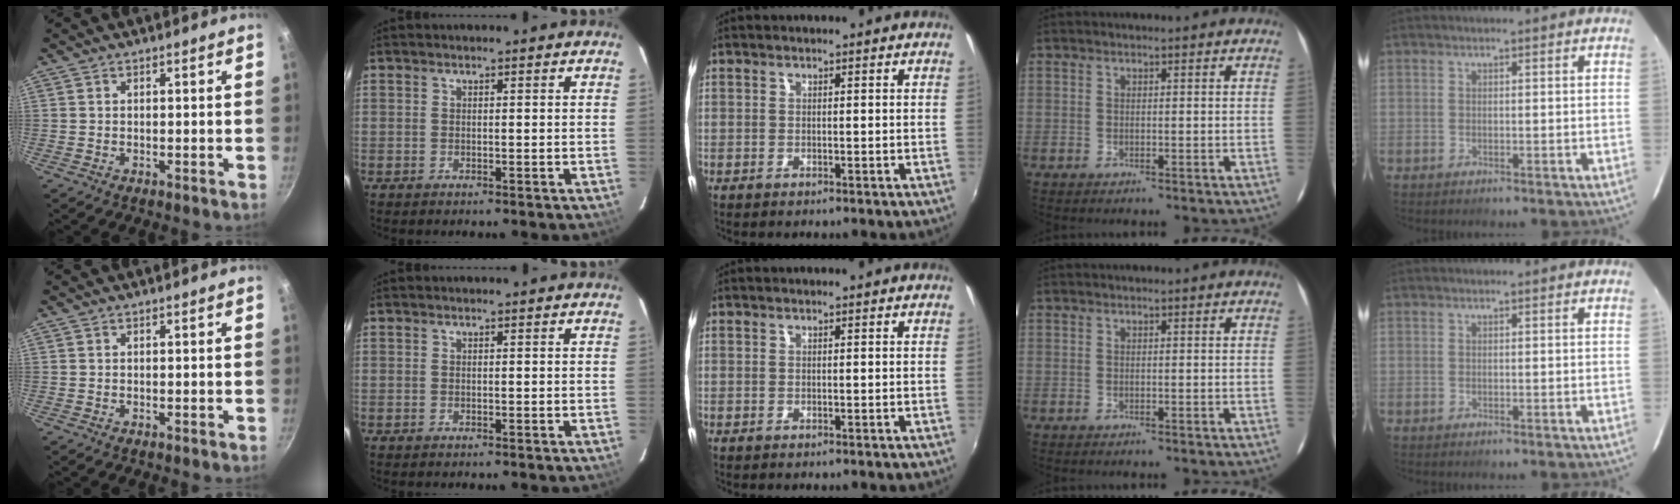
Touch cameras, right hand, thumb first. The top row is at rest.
{}